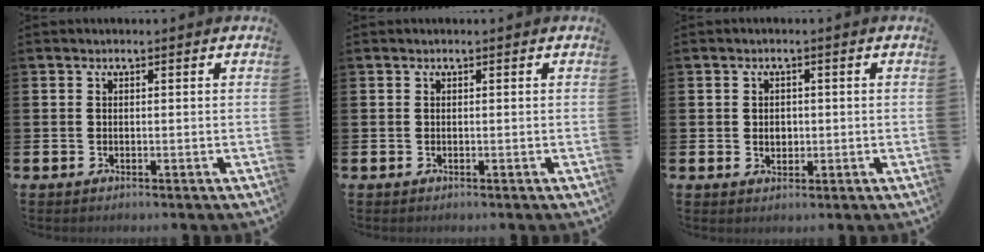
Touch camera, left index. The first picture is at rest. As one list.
[{"total": 0.0}, {"total": 1.9, "force": [0.1, 1.7, 0.9], "torque": [0.002, 0.001, -0.005]}]